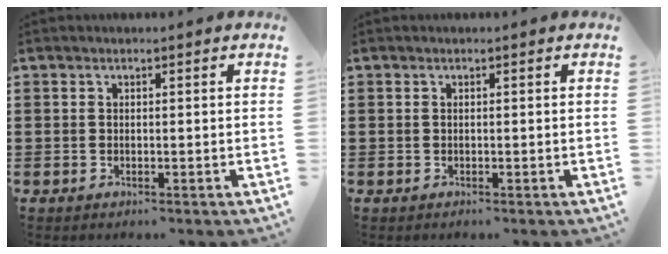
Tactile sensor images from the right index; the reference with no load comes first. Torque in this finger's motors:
{"motor_torque": [0.80, 1.34, -0.55, -0.09]}